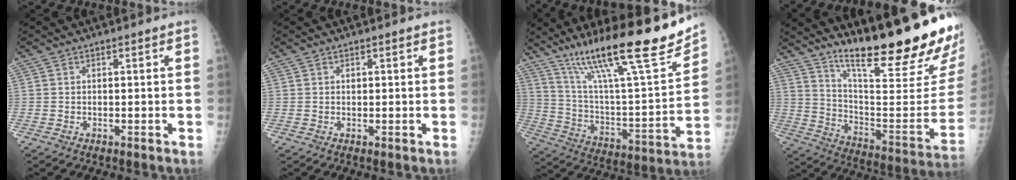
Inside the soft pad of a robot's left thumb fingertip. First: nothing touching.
{"total": 0.6, "force": [0.2, 0.5, 0.3], "torque": [-0.001, 0.000, 0.004]}
{"total": 27.0, "force": [18.5, 4.5, 19.1], "torque": [-0.292, -0.054, 0.315]}
{"total": 27.6, "force": [19.3, 4.0, 19.4], "torque": [-0.272, -0.117, 0.295]}